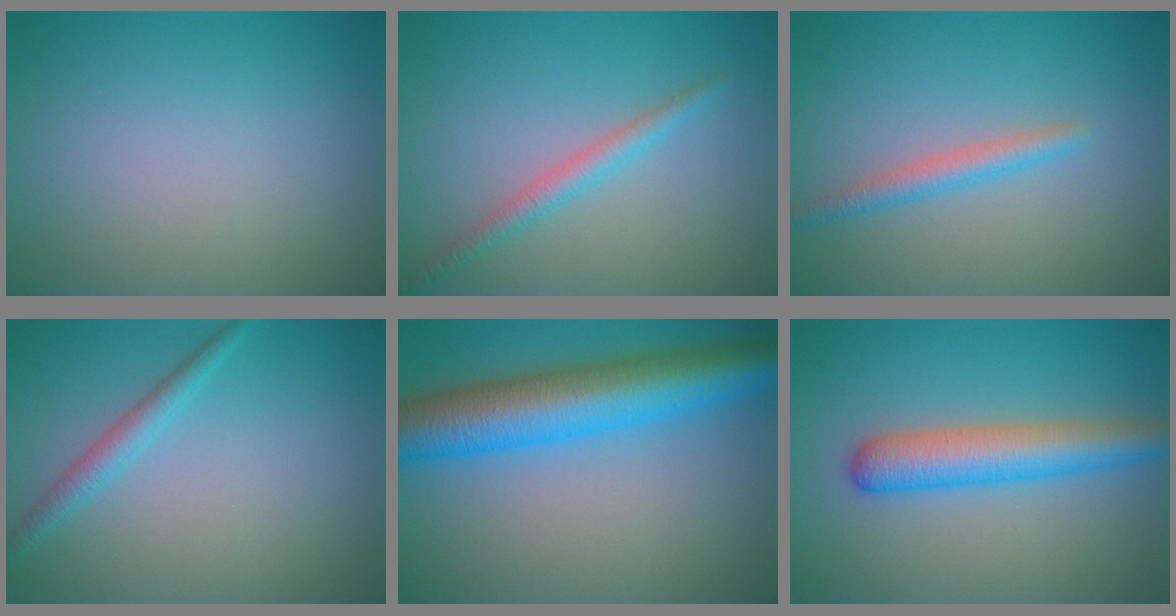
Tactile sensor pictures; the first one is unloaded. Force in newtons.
{"total": 2.0, "press": 2.0, "slide": 0.1}
{"total": 2.1, "press": 2.1, "slide": 0.1}
{"total": 1.9, "press": 1.9, "slide": 0.0}
{"total": 9.5, "press": 9.5, "slide": 0.2}
{"total": 5.0, "press": 5.0, "slide": 0.1}